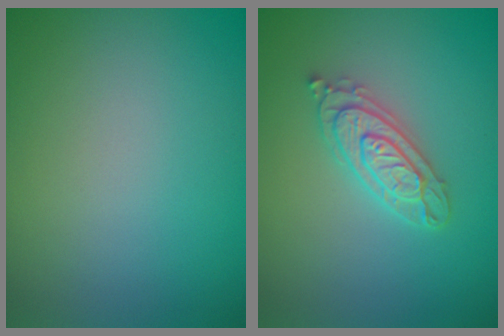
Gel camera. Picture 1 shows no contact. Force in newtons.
{"total": 3.7, "press": 3.7, "slide": 0.6}